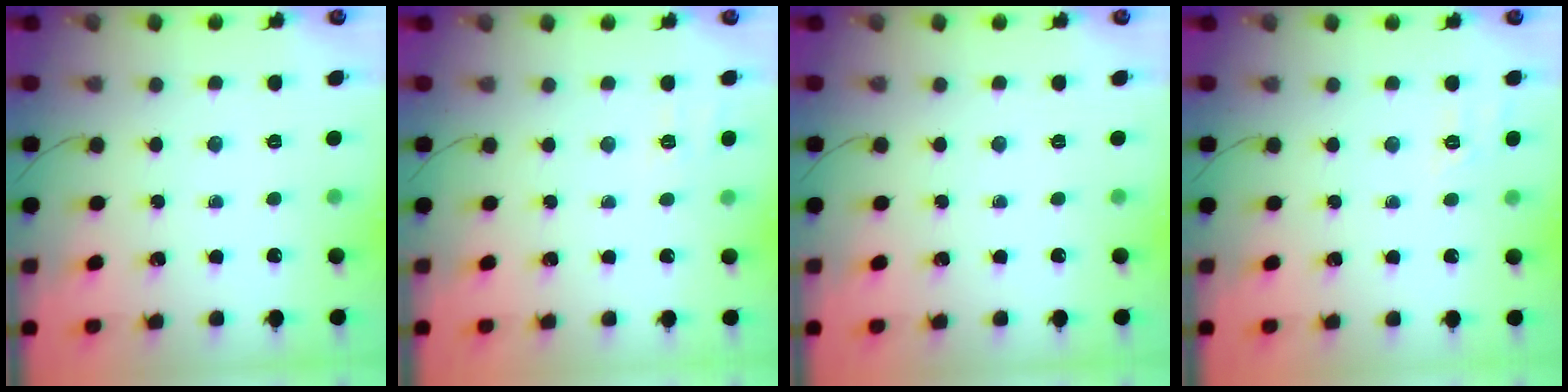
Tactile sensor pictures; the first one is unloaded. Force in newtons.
{"total": 7.1, "press": 6.8, "slide": 2.0}
{"total": 0.0}
{"total": 1.9, "press": 0.7, "slide": 1.7}